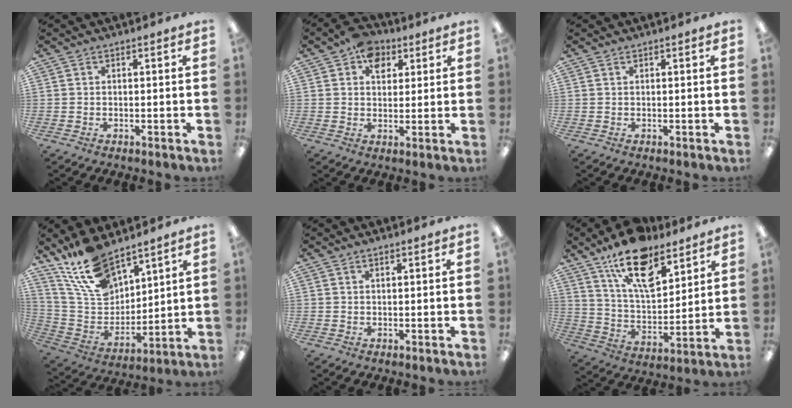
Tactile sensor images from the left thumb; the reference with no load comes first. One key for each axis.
{"total": 7.0, "fx": 3.5, "fy": 5.0, "fz": 3.5, "tx": -0.042, "ty": -0.005, "tz": 0.059}
{"total": 0.5, "fx": 0.4, "fy": 0.1, "fz": 0.3, "tx": -0.007, "ty": 0.002, "tz": 0.007}
{"total": 16.2, "fx": 12.4, "fy": 7.4, "fz": 7.3, "tx": -0.156, "ty": -0.065, "tz": 0.233}
{"total": 0.8, "fx": 0.6, "fy": 0.2, "fz": 0.5, "tx": -0.011, "ty": 0.000, "tz": 0.012}
{"total": 17.5, "fx": 11.9, "fy": 7.7, "fz": 10.4, "tx": -0.172, "ty": -0.056, "tz": 0.205}